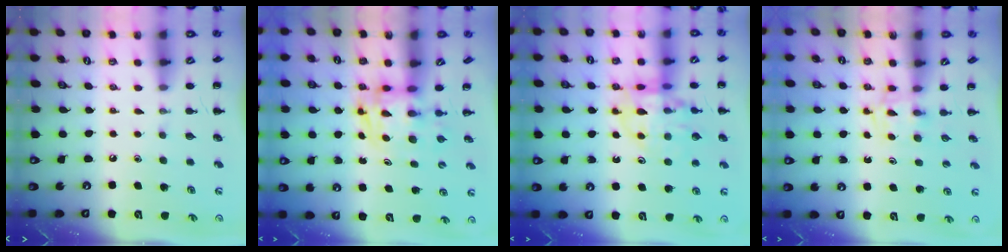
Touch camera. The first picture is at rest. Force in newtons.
{"total": 2.8, "press": 2.8, "slide": 0.5}
{"total": 12.2, "press": 11.9, "slide": 2.7}
{"total": 2.5, "press": 2.2, "slide": 1.3}